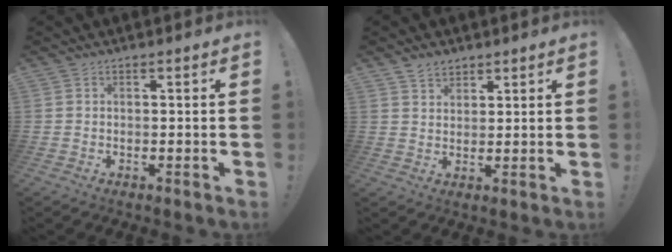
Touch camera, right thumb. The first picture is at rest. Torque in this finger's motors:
{"motor_torque": [-0.03, 1.32, 0.04, 0.05, 0.00]}